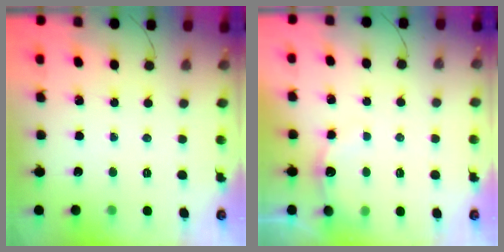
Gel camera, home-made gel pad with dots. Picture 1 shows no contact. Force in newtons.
{"total": 6.7, "press": 6.5, "slide": 1.4}